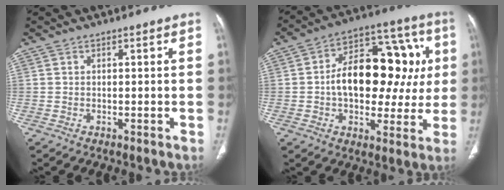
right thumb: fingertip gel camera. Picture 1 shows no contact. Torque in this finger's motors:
{"motor_torque": [2.02, 2.10, 1.41, -0.07, 0.16]}